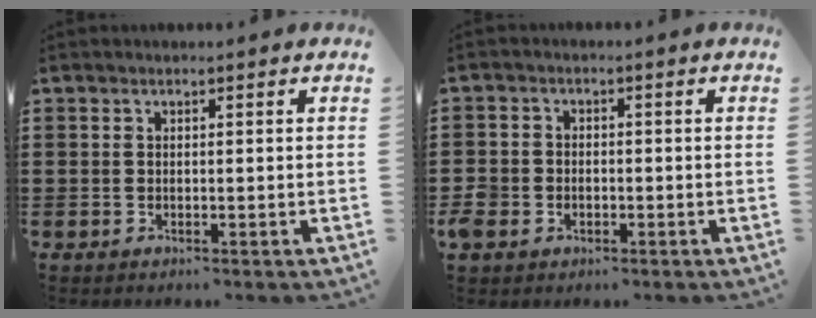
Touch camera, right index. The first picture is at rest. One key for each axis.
{"total": 2.9, "fx": -1.5, "fy": 2.3, "fz": 0.8, "tx": -0.043, "ty": -0.006, "tz": -0.037}